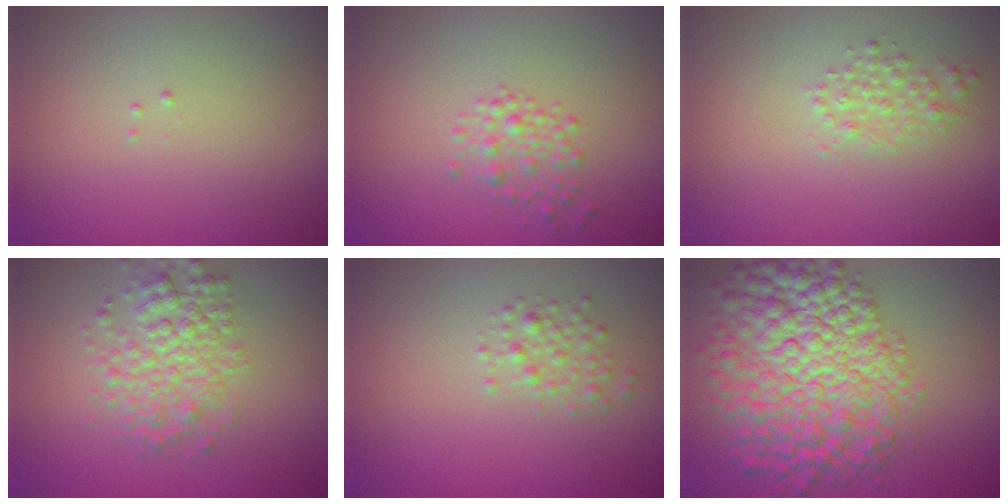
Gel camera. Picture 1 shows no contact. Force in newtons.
{"total": 2.1, "press": 2.1, "slide": 0.1}
{"total": 1.8, "press": 1.8, "slide": 0.1}
{"total": 4.3, "press": 4.3, "slide": 0.1}
{"total": 1.8, "press": 1.8, "slide": 0.1}
{"total": 11.3, "press": 11.3, "slide": 0.3}